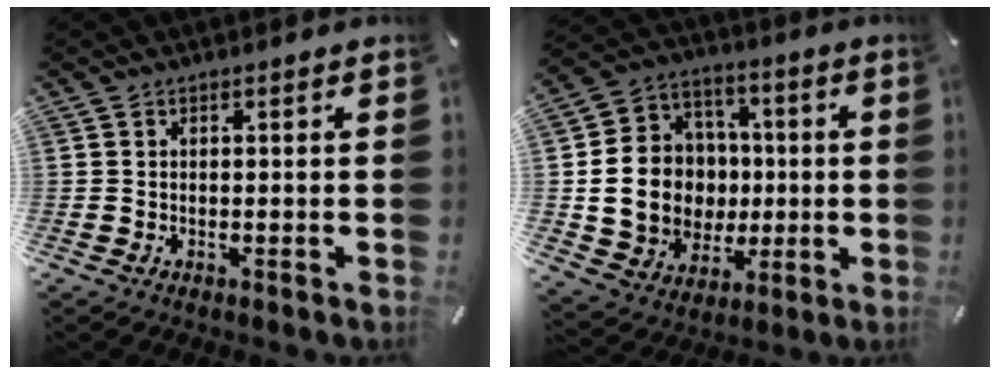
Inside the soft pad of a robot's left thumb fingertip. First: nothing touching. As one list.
[{"total": 16.1, "force": [-0.6, 14.4, 7.1], "torque": [-0.143, 0.009, 0.005]}]